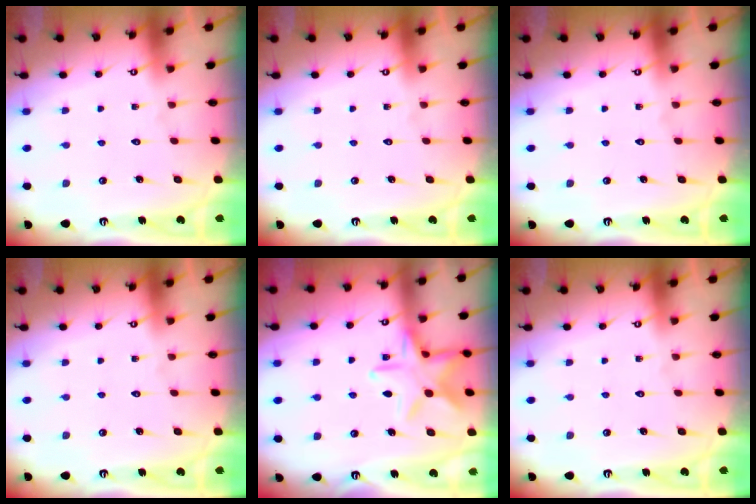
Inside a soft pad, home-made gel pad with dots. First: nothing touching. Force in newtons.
{"total": 0.0}
{"total": 0.0}
{"total": 0.0}
{"total": 14.2, "press": 14.2, "slide": 0.8}
{"total": 0.0}